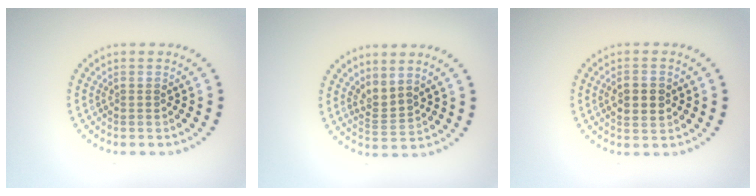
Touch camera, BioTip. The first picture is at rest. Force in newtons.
{"total": 2.1, "press": 1.4, "slide": 1.6}
{"total": 3.1, "press": 3.1, "slide": 0.1}